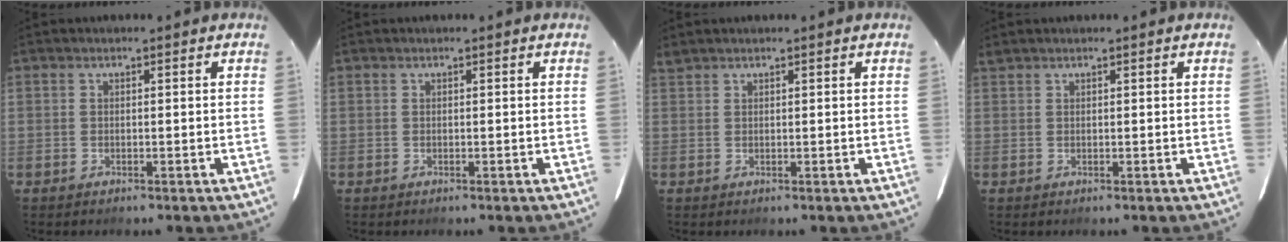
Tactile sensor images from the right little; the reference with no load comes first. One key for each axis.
{"total": 0.0}
{"total": 0.9, "fx": 0.9, "fy": 0.0, "fz": 0.0, "tx": -0.009, "ty": 0.013, "tz": 0.027}
{"total": 0.6, "fx": 0.6, "fy": 0.0, "fz": 0.0, "tx": -0.010, "ty": 0.013, "tz": 0.019}